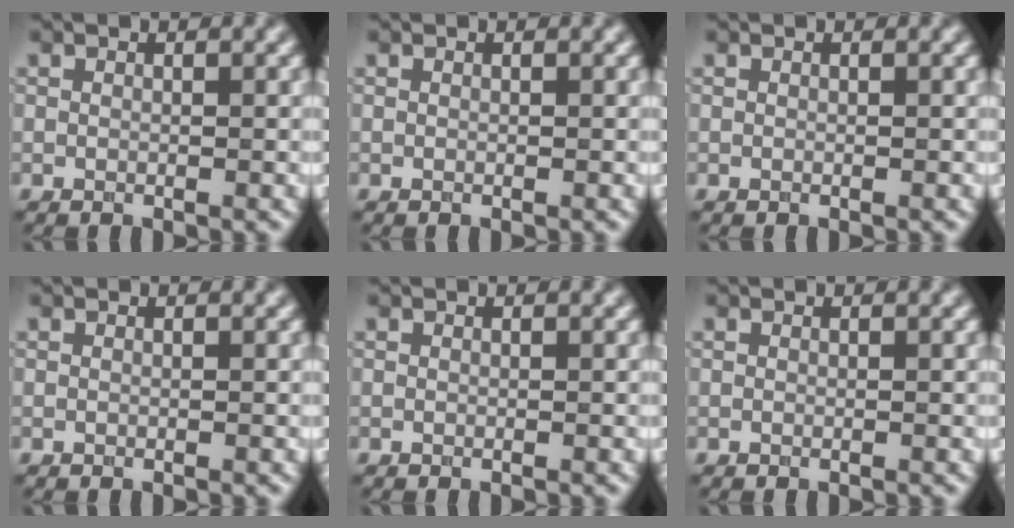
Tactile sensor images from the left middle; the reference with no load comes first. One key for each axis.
{"total": 0.0}
{"total": 0.0}
{"total": 0.0}
{"total": 0.0}
{"total": 0.0}